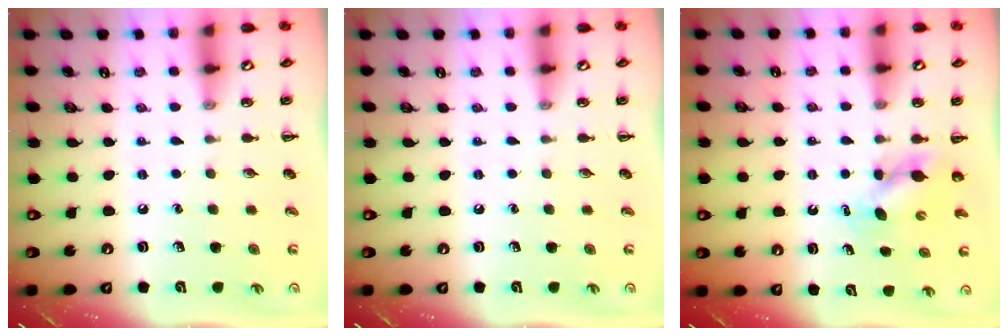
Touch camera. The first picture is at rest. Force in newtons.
{"total": 0.0}
{"total": 4.3, "press": 4.3, "slide": 0.6}